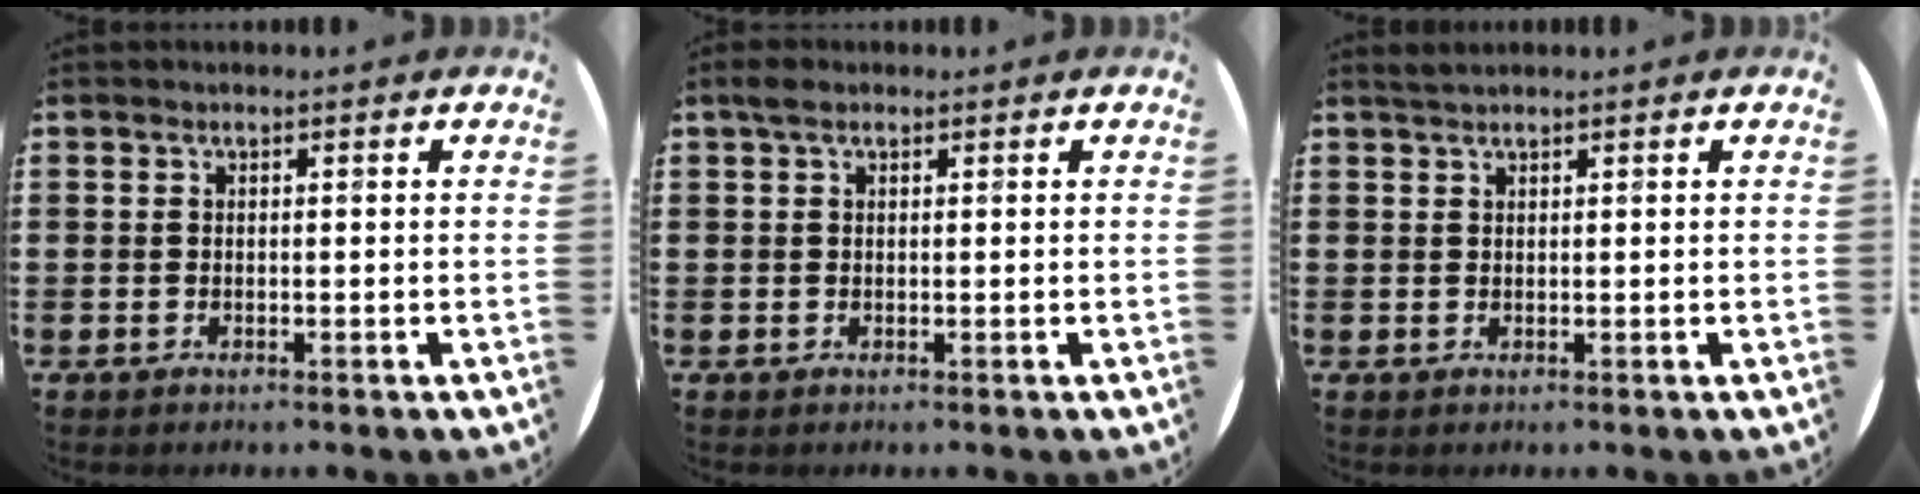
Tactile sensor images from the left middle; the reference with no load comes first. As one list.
[{"total": 1.2, "force": [0.8, 0.7, 0.6], "torque": [-0.006, 0.003, 0.012]}, {"total": 1.0, "force": [0.9, -0.1, 0.3], "torque": [-0.007, 0.001, 0.018]}]